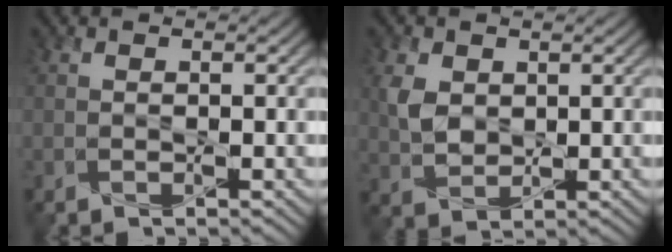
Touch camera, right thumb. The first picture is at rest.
{"total": 4.1, "force": [1.1, 3.1, 2.5], "torque": [-0.068, -0.002, 0.025]}